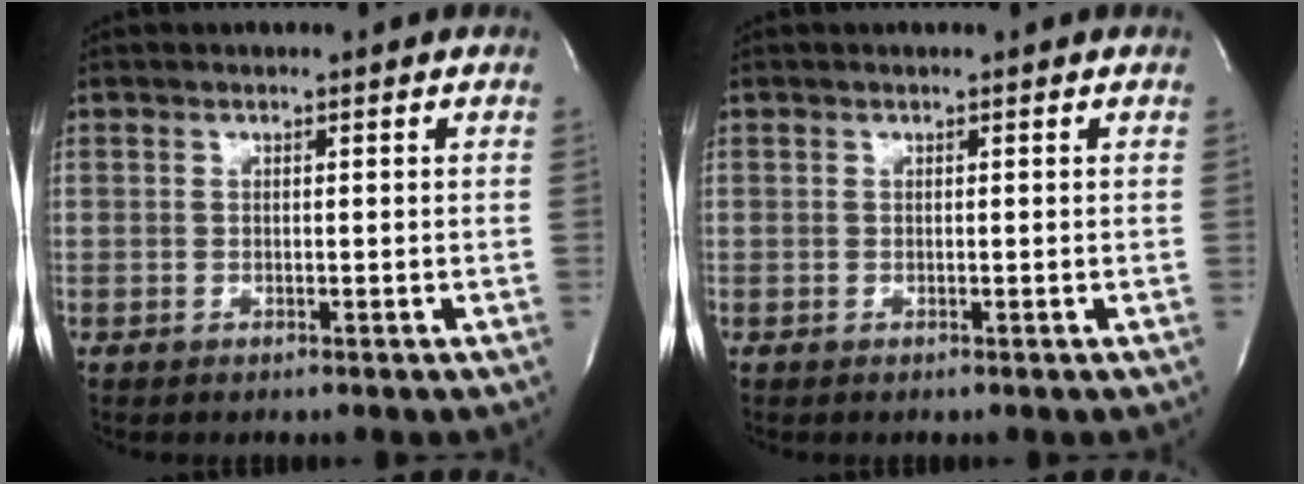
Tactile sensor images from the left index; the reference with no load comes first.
{"total": 0.0}